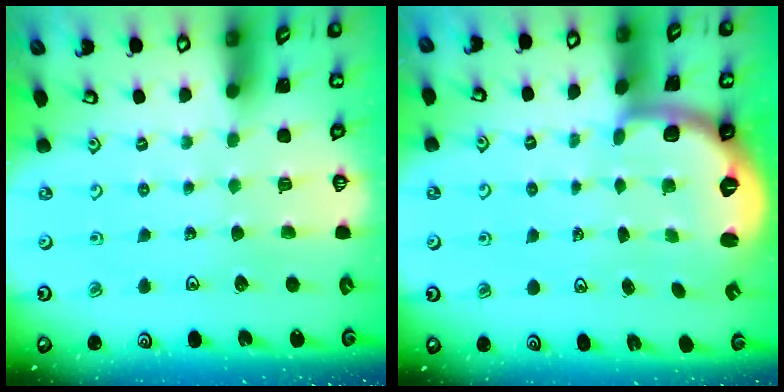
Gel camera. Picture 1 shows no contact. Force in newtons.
{"total": 2.7, "press": 1.8, "slide": 2.0}